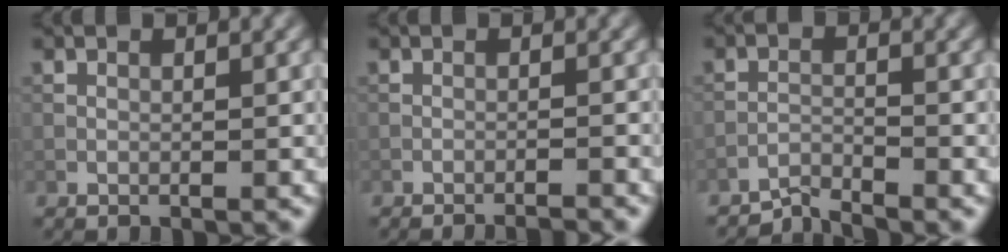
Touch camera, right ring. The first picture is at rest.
{"total": 2.7, "force": [-2.5, 0.3, 1.0], "torque": [-0.011, 0.001, -0.041]}
{"total": 2.0, "force": [-2.0, 0.0, 0.1], "torque": [0.003, 0.003, -0.047]}